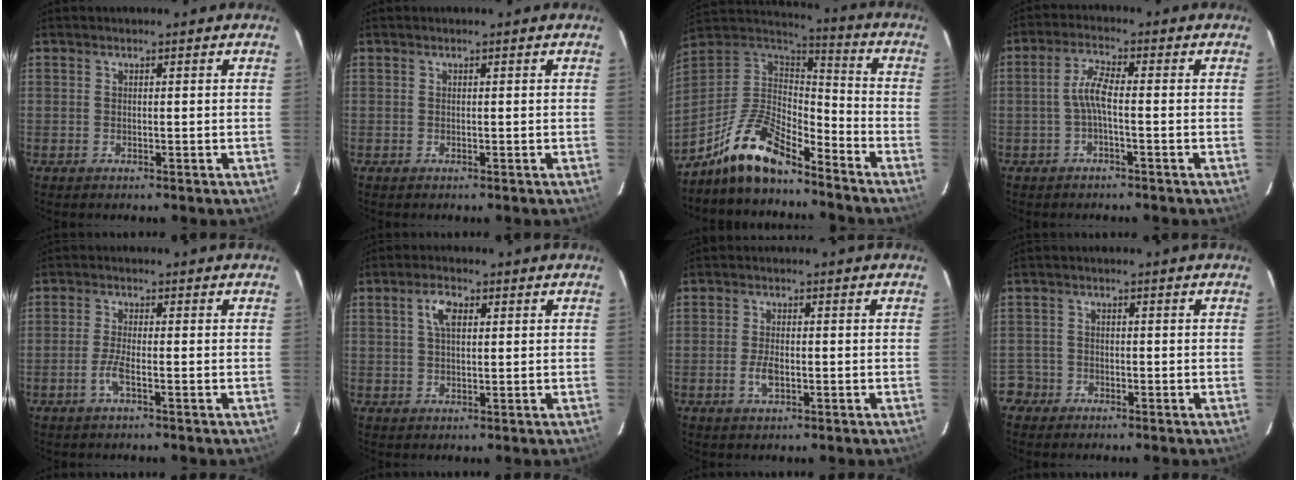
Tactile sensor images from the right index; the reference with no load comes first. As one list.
[{"total": 0.0}, {"total": 15.5, "force": [-11.8, 4.8, 8.8], "torque": [-0.193, 0.002, -0.229]}, {"total": 3.7, "force": [-1.0, 0.6, 3.6], "torque": [-0.078, 0.010, -0.022]}, {"total": 2.8, "force": [-1.4, 0.1, 2.4], "torque": [-0.056, -0.002, -0.031]}, {"total": 3.9, "force": [1.3, 1.9, 3.1], "torque": [-0.060, 0.010, 0.024]}, {"total": 3.1, "force": [-1.0, 1.5, 2.6], "torque": [-0.054, -0.002, -0.017]}, {"total": 3.5, "force": [-2.0, 2.9, -0.1], "torque": [-0.001, 0.021, -0.040]}]